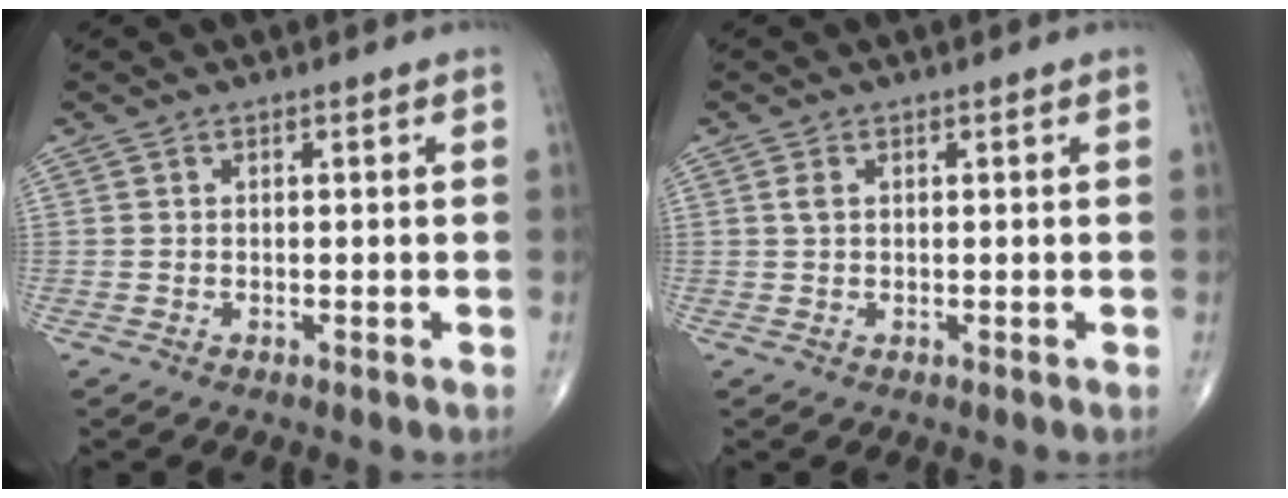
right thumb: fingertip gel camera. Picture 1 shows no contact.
{"total": 1.3, "force": [0.4, 0.8, 1.0], "torque": [-0.024, 0.006, 0.009]}